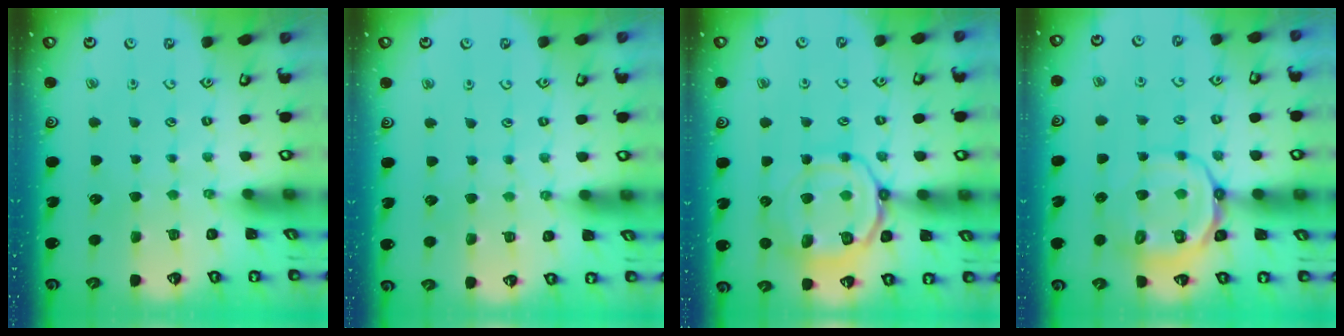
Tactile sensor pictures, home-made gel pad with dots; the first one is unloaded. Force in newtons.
{"total": 3.9, "press": 3.8, "slide": 0.5}
{"total": 14.7, "press": 14.6, "slide": 1.7}
{"total": 12.1, "press": 12.0, "slide": 2.0}